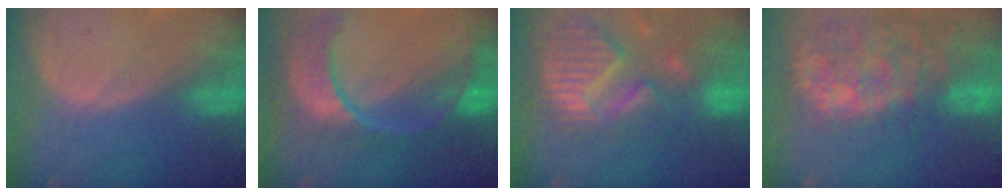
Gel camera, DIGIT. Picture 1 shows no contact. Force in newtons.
{"total": 11.2, "press": 9.3, "slide": 6.1}
{"total": 13.5, "press": 11.4, "slide": 7.2}
{"total": 14.4, "press": 11.7, "slide": 8.4}